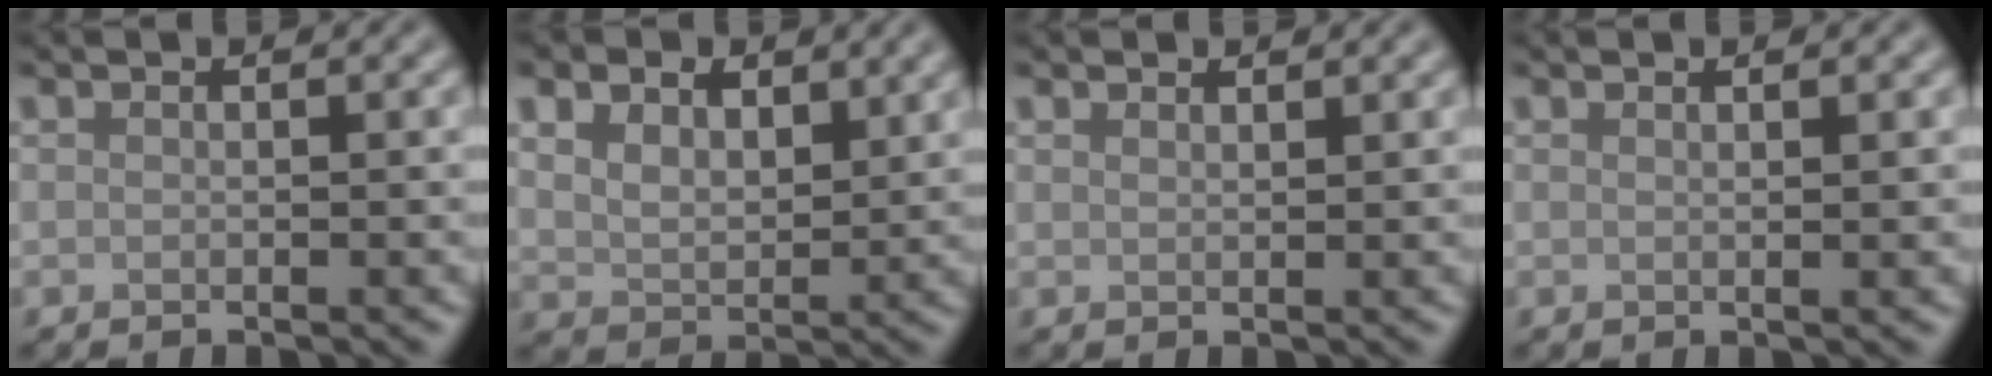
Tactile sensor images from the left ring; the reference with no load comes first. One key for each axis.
{"total": 4.9, "fx": 2.5, "fy": 3.1, "fz": 2.8, "tx": -0.056, "ty": 0.001, "tz": 0.036}
{"total": 1.0, "fx": 1.0, "fy": 0.2, "fz": 0.1, "tx": -0.003, "ty": -0.001, "tz": 0.015}
{"total": 1.3, "fx": 0.6, "fy": 0.4, "fz": 1.0, "tx": -0.011, "ty": 0.002, "tz": 0.004}